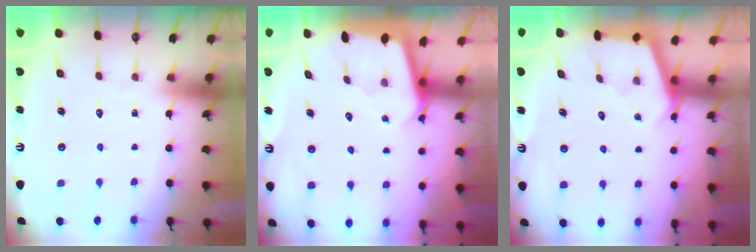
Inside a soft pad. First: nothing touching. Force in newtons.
{"total": 2.3, "press": 2.3, "slide": 0.1}
{"total": 2.9, "press": 2.9, "slide": 0.4}